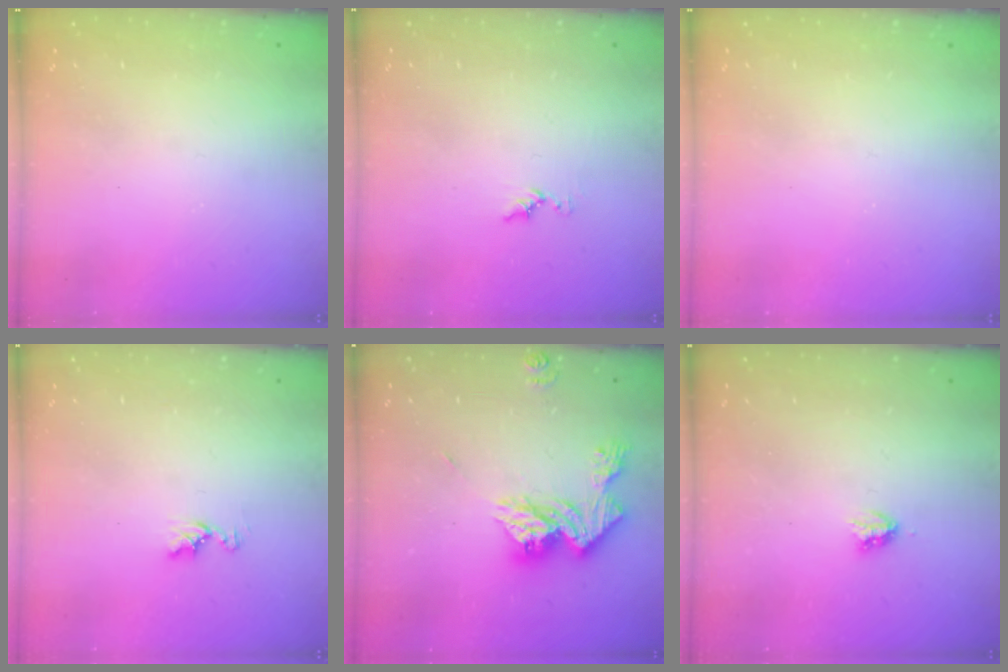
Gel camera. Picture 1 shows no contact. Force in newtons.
{"total": 5.6, "press": 5.6, "slide": 0.5}
{"total": 0.0}
{"total": 5.1, "press": 5.1, "slide": 0.6}
{"total": 14.7, "press": 14.7, "slide": 1.2}
{"total": 2.9, "press": 2.9, "slide": 0.5}